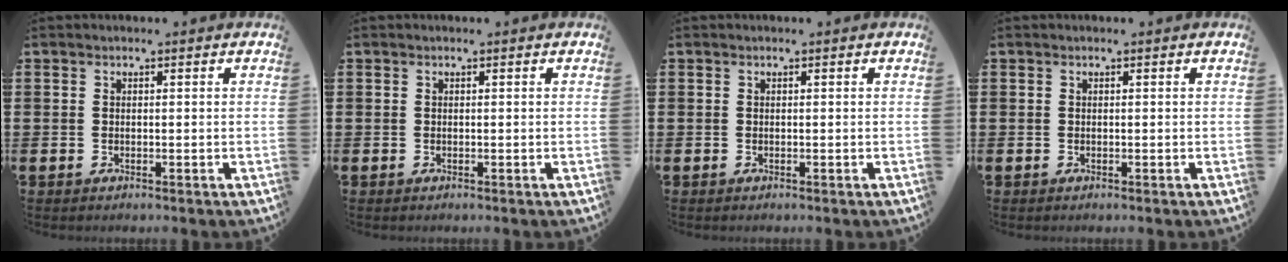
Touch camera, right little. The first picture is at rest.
{"total": 0.0}
{"total": 0.0}
{"total": 0.0}